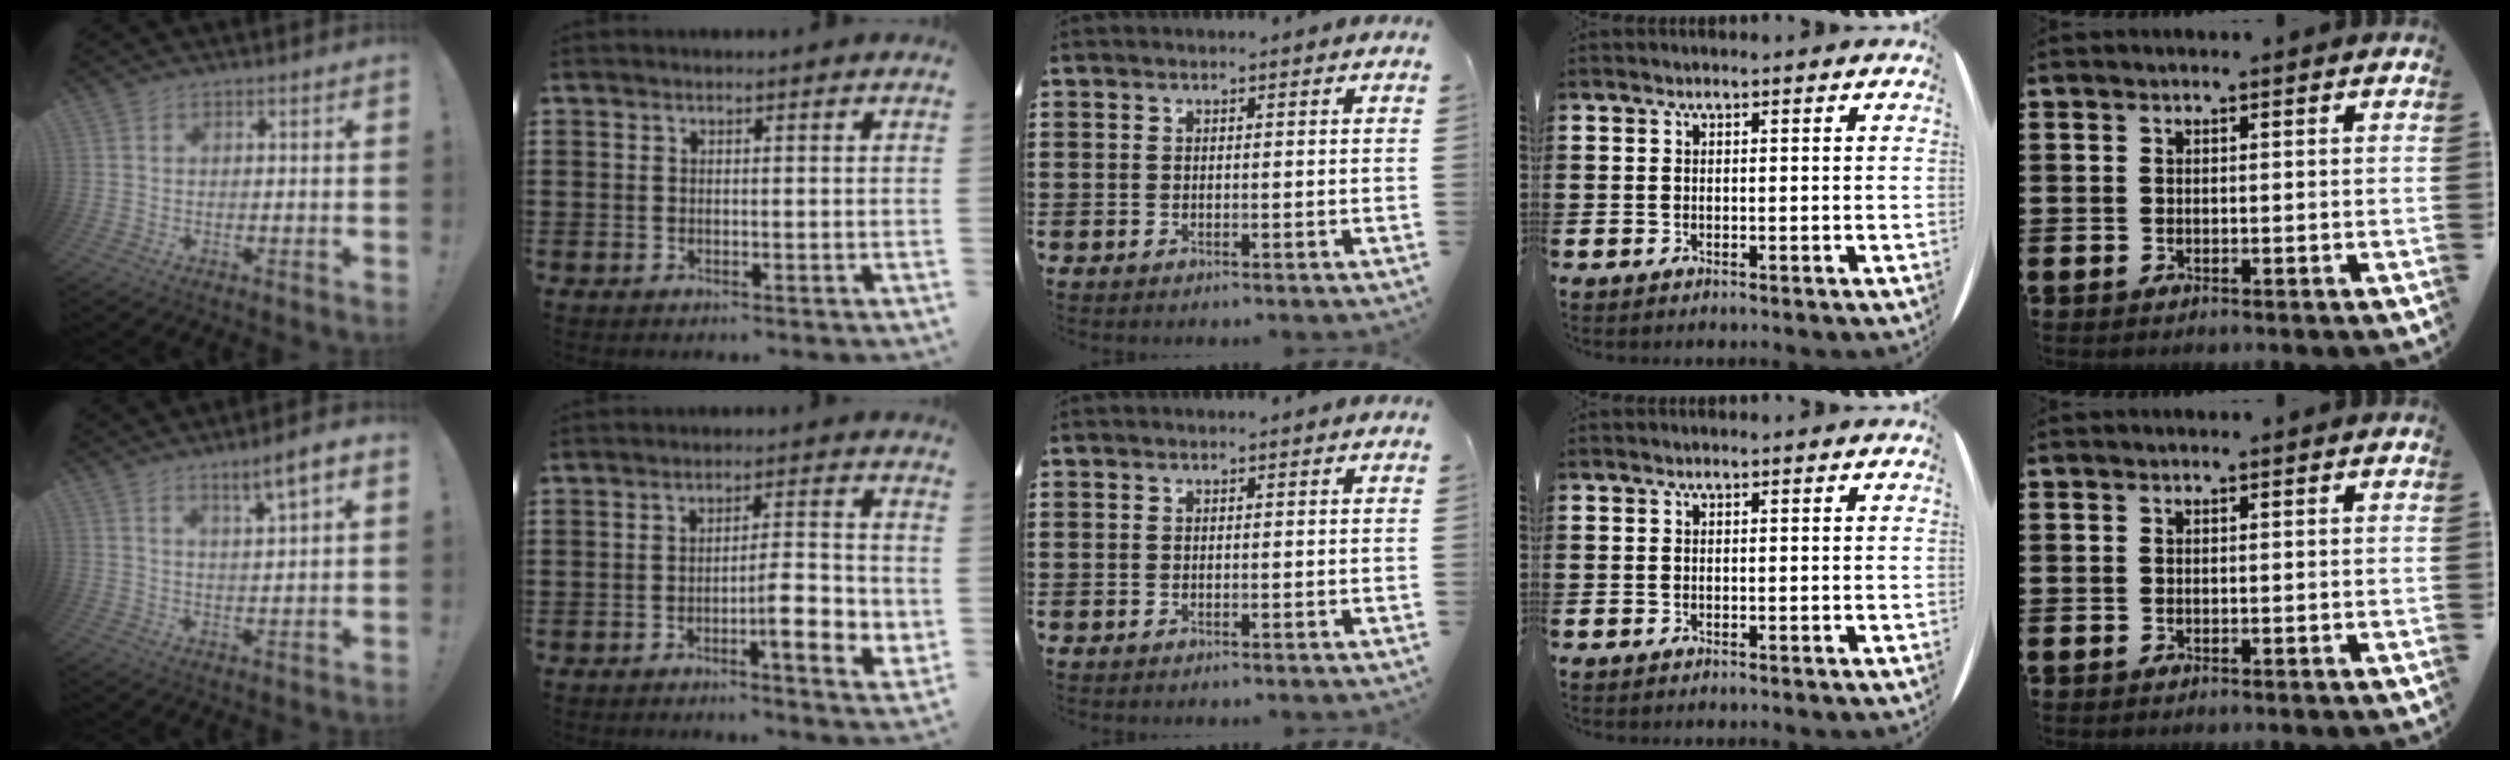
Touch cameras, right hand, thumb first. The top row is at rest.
{"thumb": {"total": 6.5, "force": [4.1, 0.5, 5.1], "torque": [-0.063, -0.025, 0.061]}, "index": {"total": 6.9, "force": [-2.1, 1.4, 6.4], "torque": [-0.088, -0.010, -0.037]}}